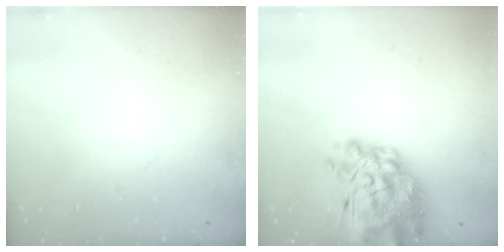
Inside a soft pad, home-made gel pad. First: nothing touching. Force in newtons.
{"total": 17.1, "press": 16.2, "slide": 5.6}